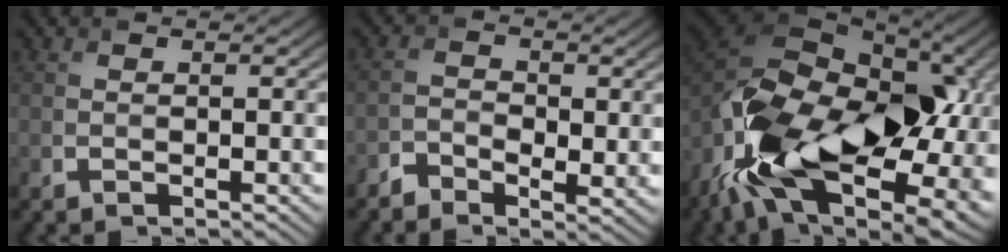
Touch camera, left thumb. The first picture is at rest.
{"total": 3.4, "force": [-1.8, 2.1, 1.9], "torque": [-0.040, -0.006, -0.035]}
{"total": 18.7, "force": [-5.6, 11.3, 13.9], "torque": [-0.302, -0.017, -0.100]}